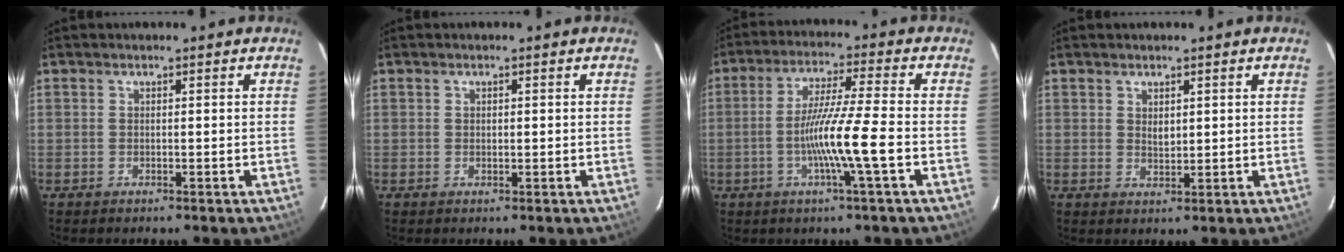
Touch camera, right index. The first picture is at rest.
{"total": 0.8, "force": [0.3, 0.4, 0.6], "torque": [-0.009, 0.003, 0.006]}
{"total": 10.3, "force": [-3.1, -1.3, 9.7], "torque": [-0.181, -0.007, -0.058]}
{"total": 2.1, "force": [0.9, 1.2, 1.5], "torque": [-0.021, 0.000, 0.018]}